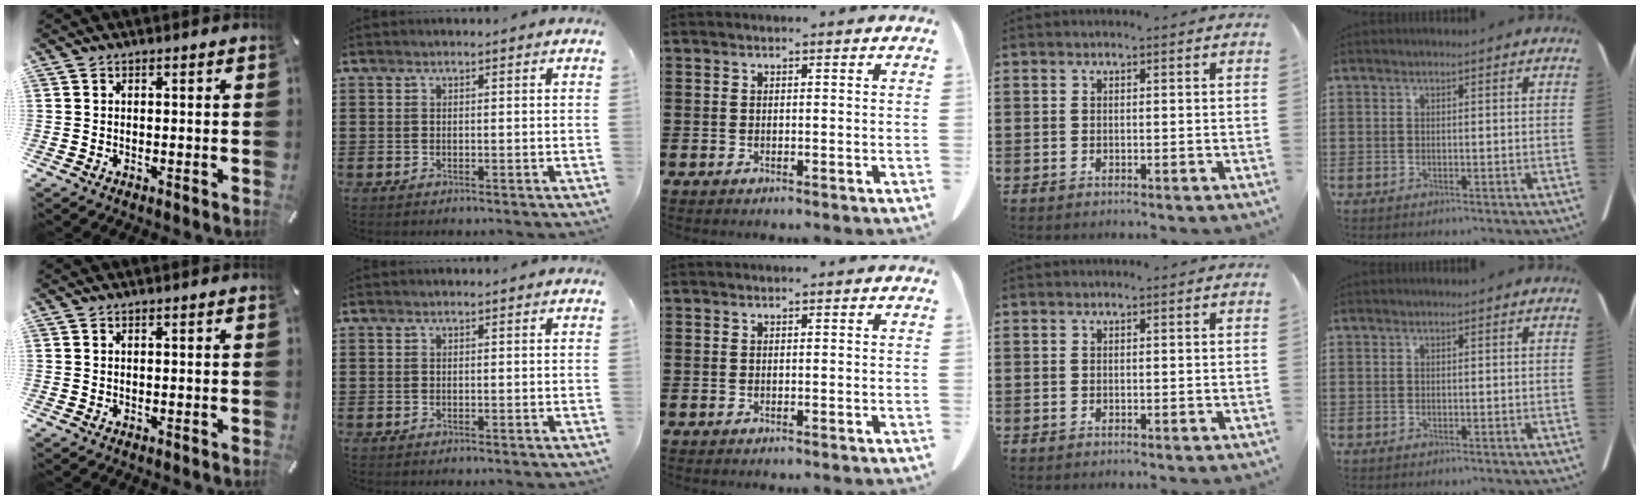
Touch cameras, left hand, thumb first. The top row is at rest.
{}